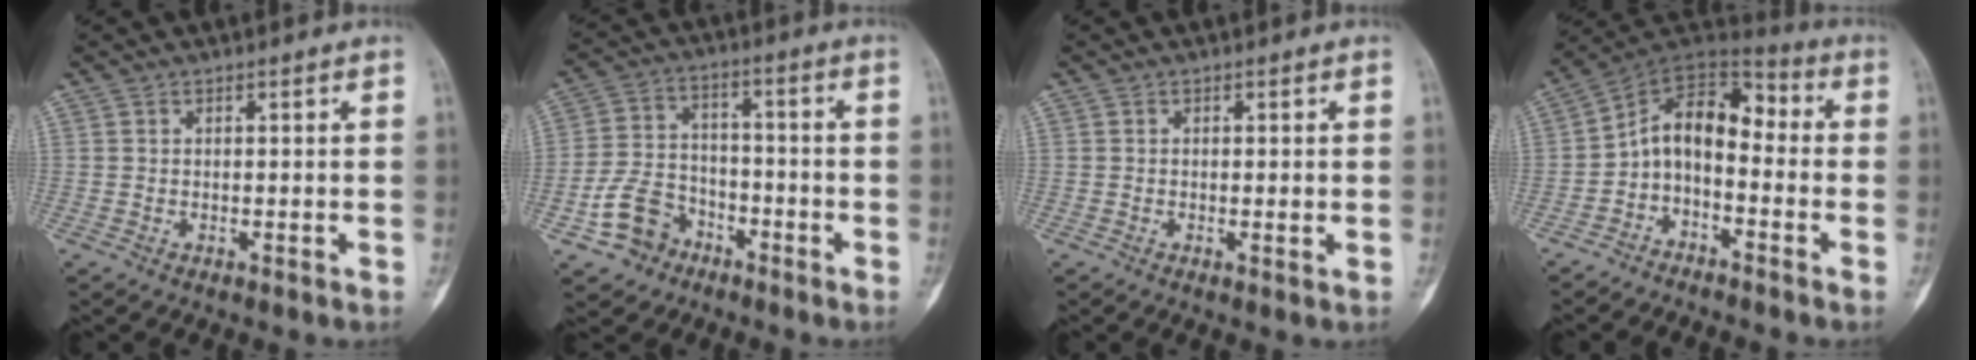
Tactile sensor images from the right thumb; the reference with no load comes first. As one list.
[{"total": 9.8, "force": [-5.1, 7.5, 3.9], "torque": [-0.053, 0.040, -0.091]}, {"total": 1.3, "force": [0.0, 0.3, 1.3], "torque": [-0.020, -0.003, -0.001]}, {"total": 11.0, "force": [-2.4, 7.0, 8.2], "torque": [-0.111, 0.078, -0.059]}]